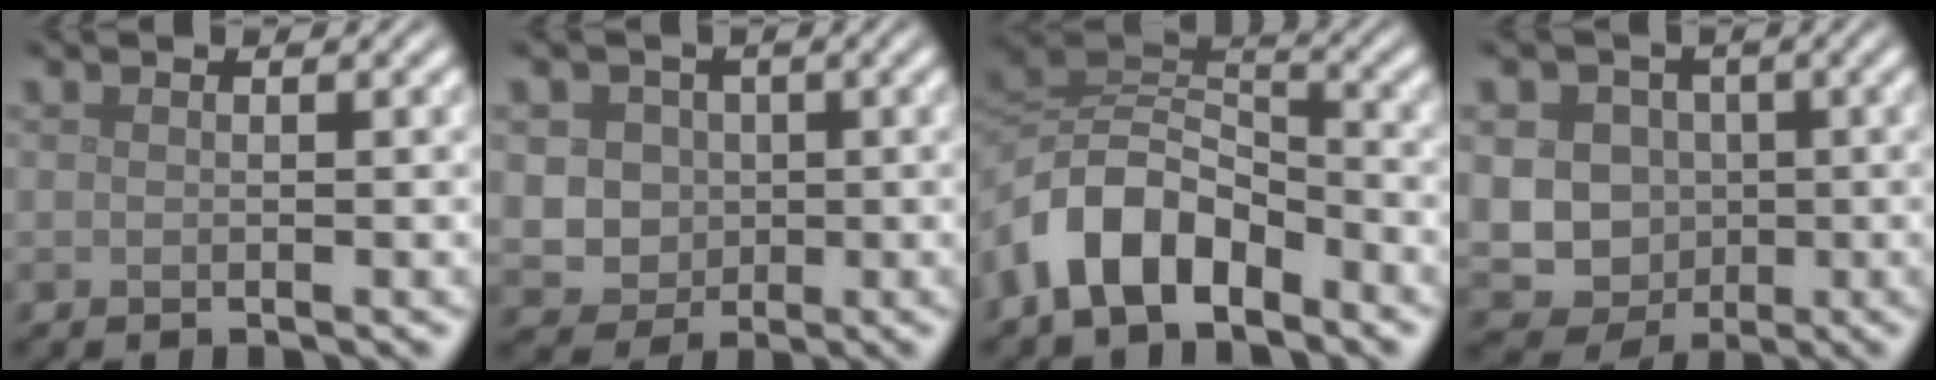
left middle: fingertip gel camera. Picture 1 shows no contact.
{"total": 4.5, "force": [0.7, 4.1, 1.8], "torque": [-0.027, 0.010, 0.009]}
{"total": 8.1, "force": [-4.3, 4.5, 5.1], "torque": [-0.096, 0.010, -0.094]}
{"total": 11.3, "force": [0.1, 10.5, 4.2], "torque": [-0.080, 0.013, -0.021]}